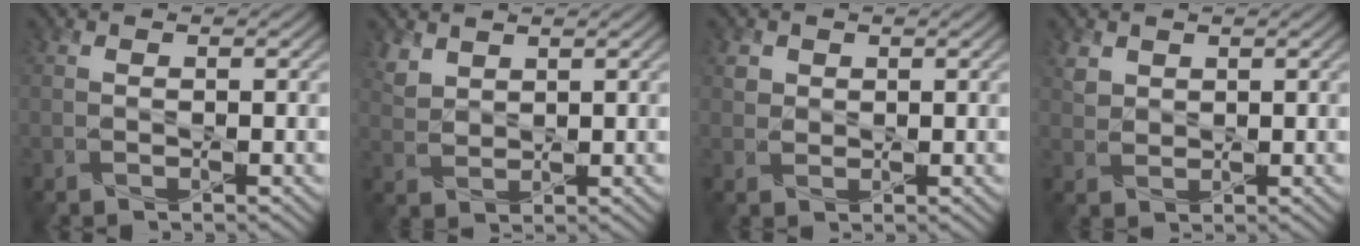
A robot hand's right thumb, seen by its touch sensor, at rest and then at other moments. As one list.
[{"total": 2.8, "force": [2.0, 1.5, 1.1], "torque": [-0.033, -0.002, 0.050]}, {"total": 1.8, "force": [0.8, 1.6, 0.4], "torque": [-0.015, -0.008, 0.017]}, {"total": 2.0, "force": [1.2, 1.5, 0.6], "torque": [-0.020, -0.003, 0.028]}]